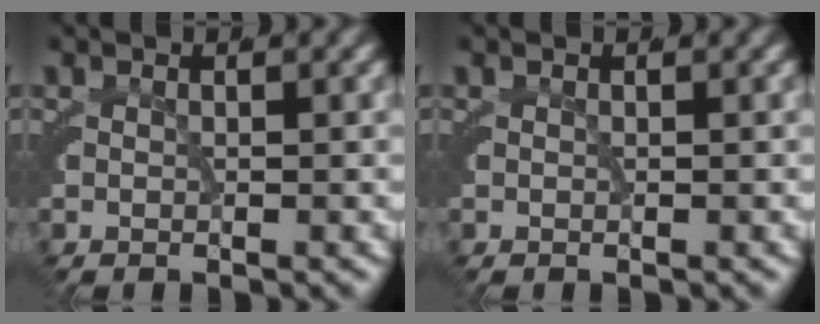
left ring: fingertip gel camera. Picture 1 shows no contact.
{"total": 0.0}